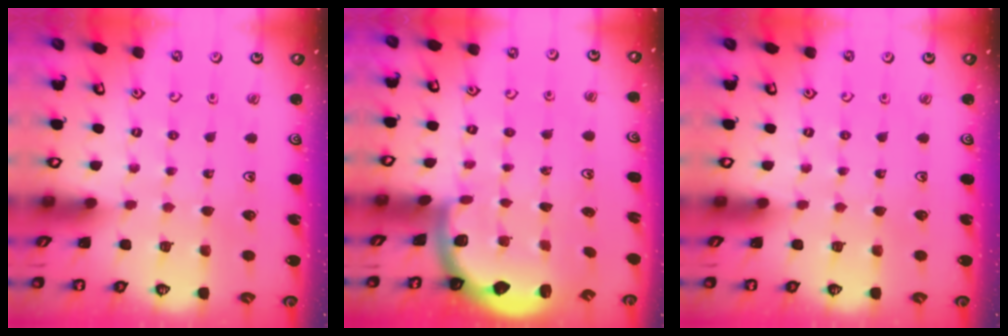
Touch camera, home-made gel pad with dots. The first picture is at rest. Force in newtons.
{"total": 1.9, "press": 1.8, "slide": 0.5}
{"total": 0.0}